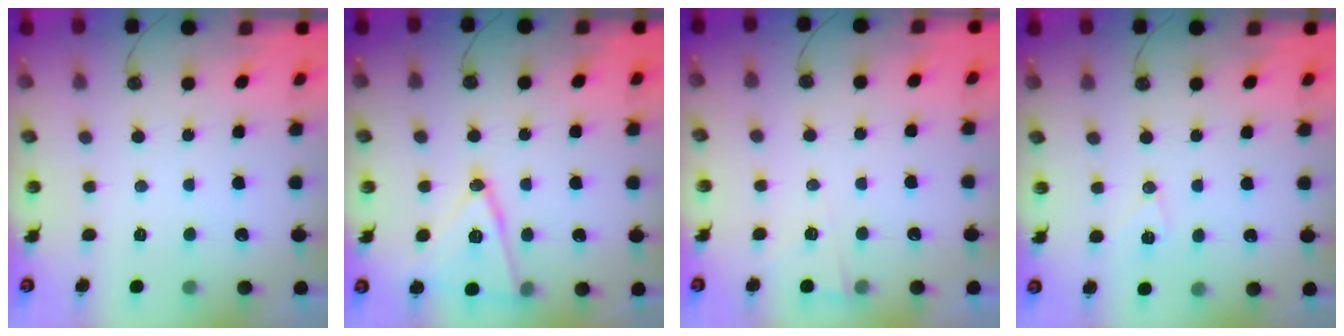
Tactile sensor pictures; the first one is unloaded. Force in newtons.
{"total": 14.8, "press": 14.4, "slide": 3.4}
{"total": 3.0, "press": 2.8, "slide": 1.1}
{"total": 7.2, "press": 6.7, "slide": 2.5}